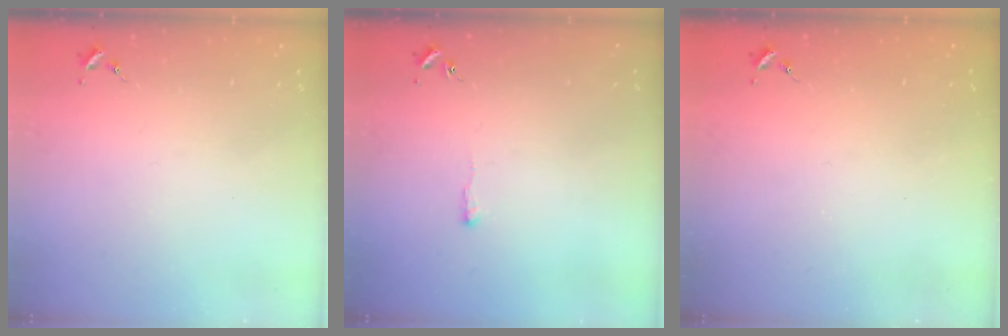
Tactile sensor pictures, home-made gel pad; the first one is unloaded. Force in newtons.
{"total": 2.1, "press": 2.1, "slide": 0.4}
{"total": 0.7, "press": 0.7, "slide": 0.1}